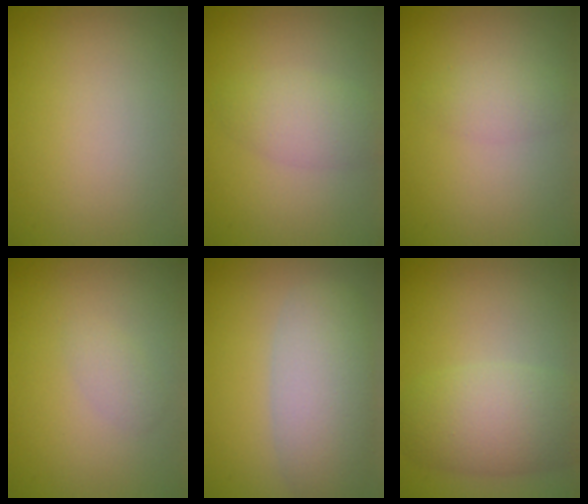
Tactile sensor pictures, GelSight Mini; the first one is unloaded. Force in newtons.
{"total": 2.8, "press": 2.8, "slide": 0.1}
{"total": 1.8, "press": 1.8, "slide": 0.1}
{"total": 1.1, "press": 1.1, "slide": 0.1}
{"total": 6.0, "press": 6.0, "slide": 0.4}
{"total": 5.7, "press": 5.6, "slide": 0.6}